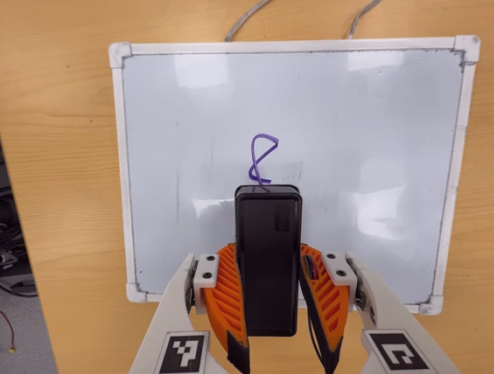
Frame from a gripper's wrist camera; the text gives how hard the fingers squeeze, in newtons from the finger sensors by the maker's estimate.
{"total": 6.9, "left": 5.6, "right": 8.2}